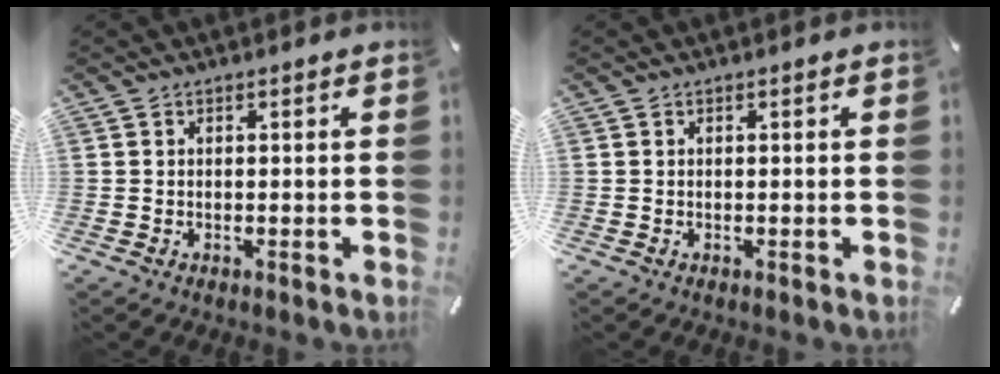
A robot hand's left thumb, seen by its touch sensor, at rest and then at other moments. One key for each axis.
{"total": 0.0}